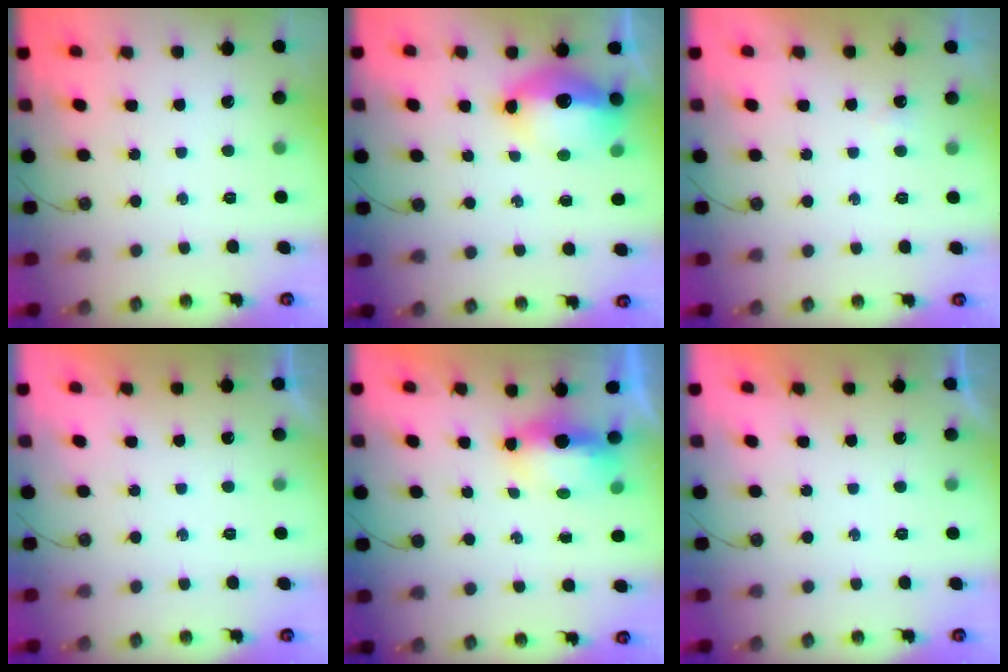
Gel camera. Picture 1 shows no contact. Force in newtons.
{"total": 14.8, "press": 14.7, "slide": 1.7}
{"total": 5.1, "press": 2.6, "slide": 4.4}
{"total": 0.0}
{"total": 10.5, "press": 7.5, "slide": 7.3}
{"total": 0.0}